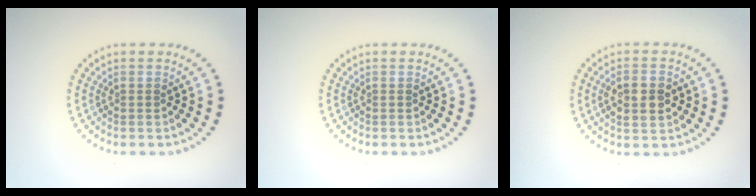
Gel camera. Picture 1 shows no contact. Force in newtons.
{"total": 0.0}
{"total": 2.9, "press": 2.9, "slide": 0.4}